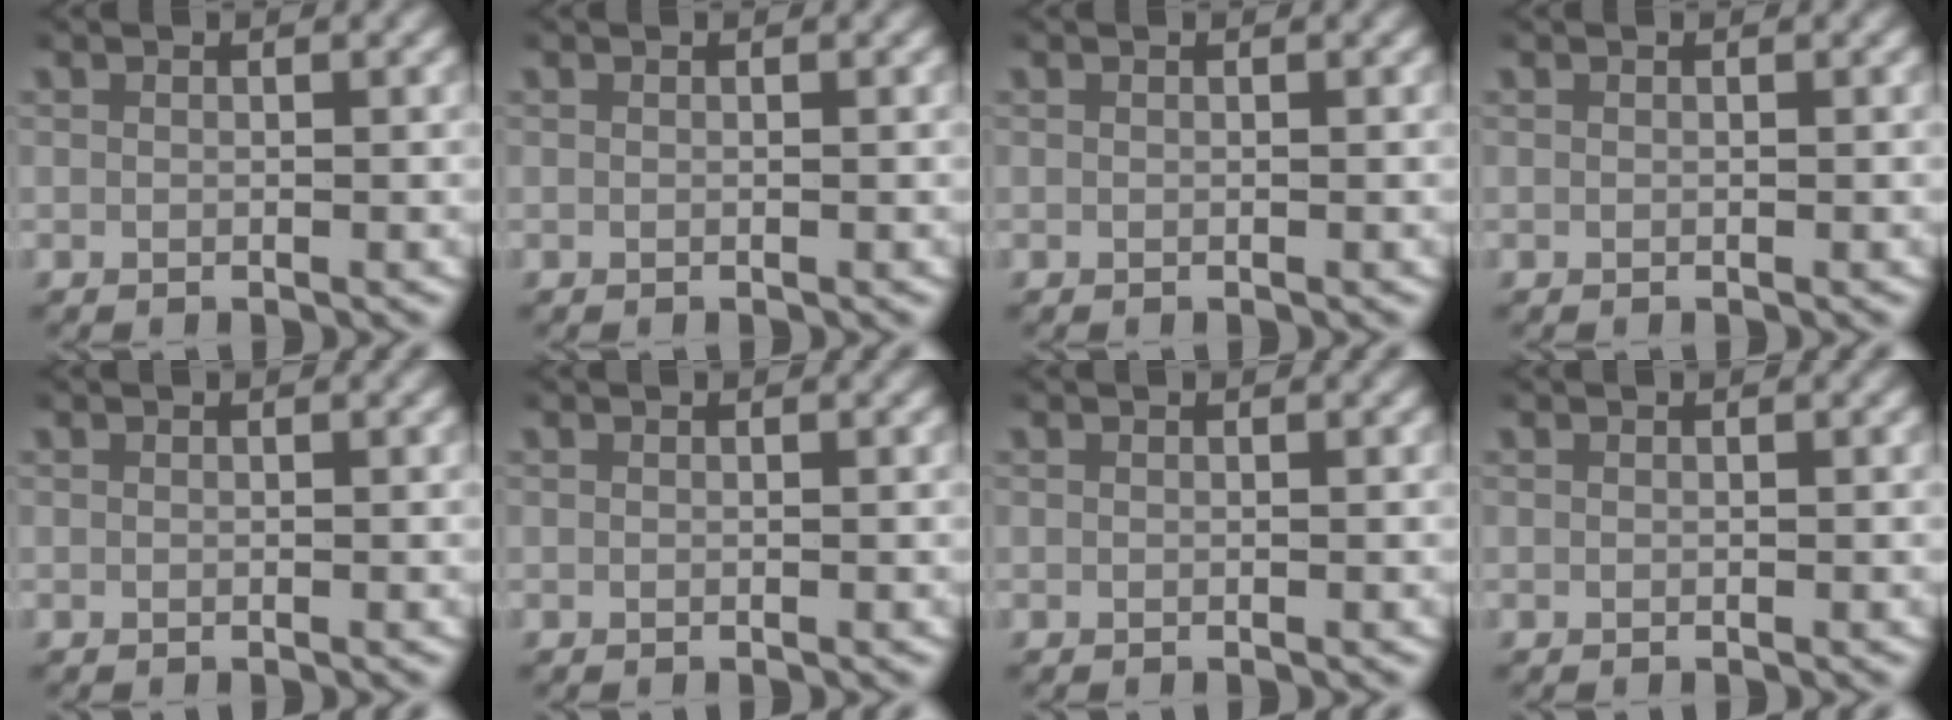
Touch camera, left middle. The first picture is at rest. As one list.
[{"total": 0.0}, {"total": 0.0}, {"total": 0.0}, {"total": 0.0}, {"total": 0.0}, {"total": 0.0}, {"total": 0.0}]